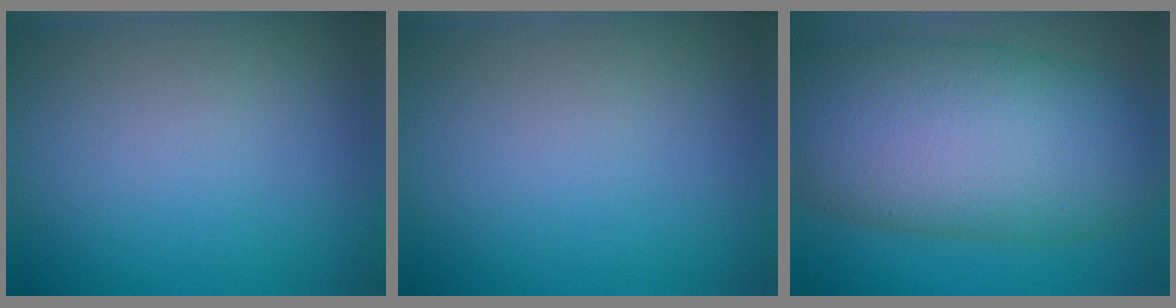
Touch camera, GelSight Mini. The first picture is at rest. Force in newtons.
{"total": 0.0}
{"total": 13.8, "press": 13.8, "slide": 0.2}